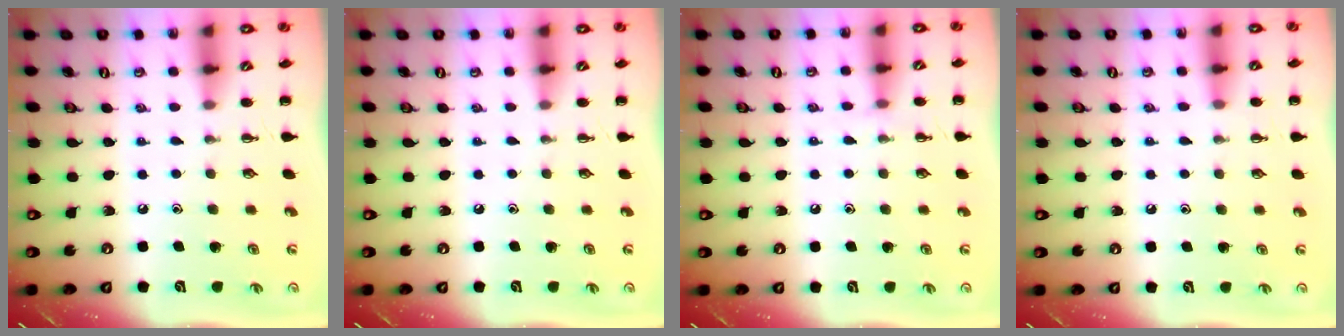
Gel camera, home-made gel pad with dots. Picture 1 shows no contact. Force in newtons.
{"total": 0.0}
{"total": 5.9, "press": 5.5, "slide": 1.9}
{"total": 6.4, "press": 6.0, "slide": 2.2}